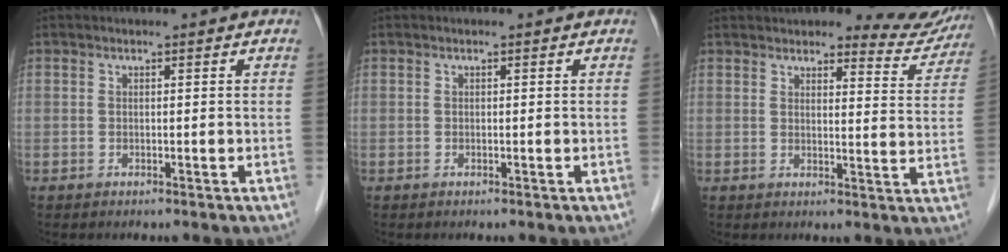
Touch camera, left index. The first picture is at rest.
{"total": 0.0}
{"total": 8.7, "force": [8.2, 2.2, 1.7], "torque": [-0.001, -0.018, 0.079]}